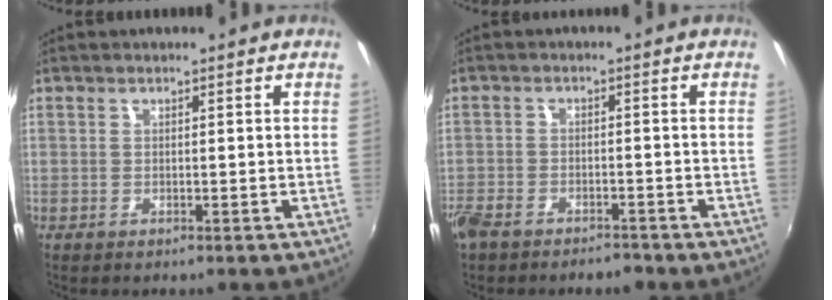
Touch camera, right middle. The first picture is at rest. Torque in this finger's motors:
{"motor_torque": [1.08, -1.06, 0.66, 0.21]}